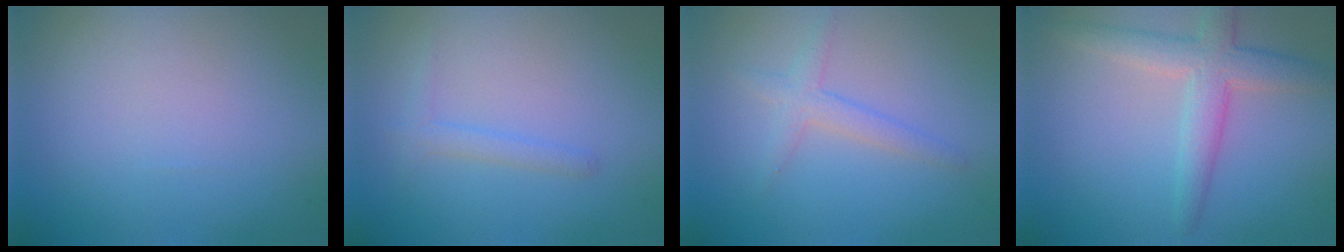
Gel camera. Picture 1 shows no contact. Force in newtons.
{"total": 1.3, "press": 1.3, "slide": 0.0}
{"total": 2.0, "press": 2.0, "slide": 0.1}
{"total": 4.2, "press": 4.2, "slide": 0.2}